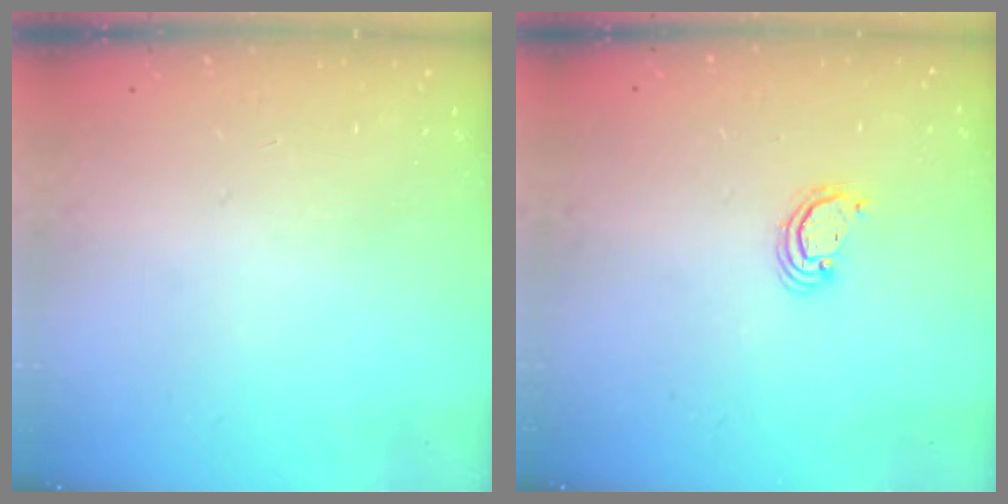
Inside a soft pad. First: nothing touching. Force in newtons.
{"total": 2.4, "press": 2.4, "slide": 0.3}